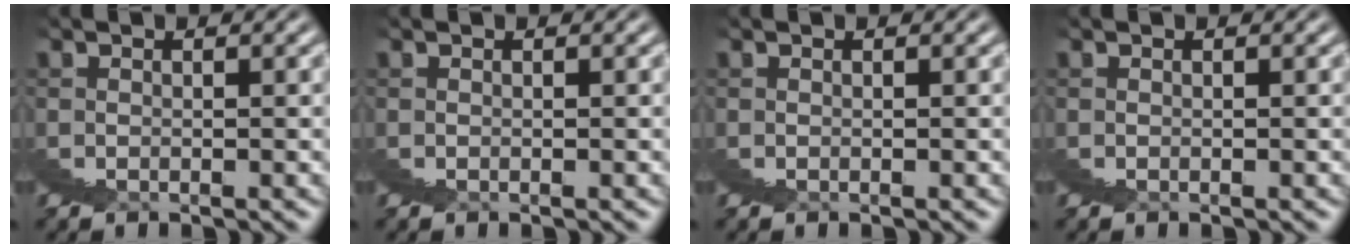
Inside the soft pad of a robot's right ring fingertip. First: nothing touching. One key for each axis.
{"total": 0.0}
{"total": 0.0}
{"total": 0.0}